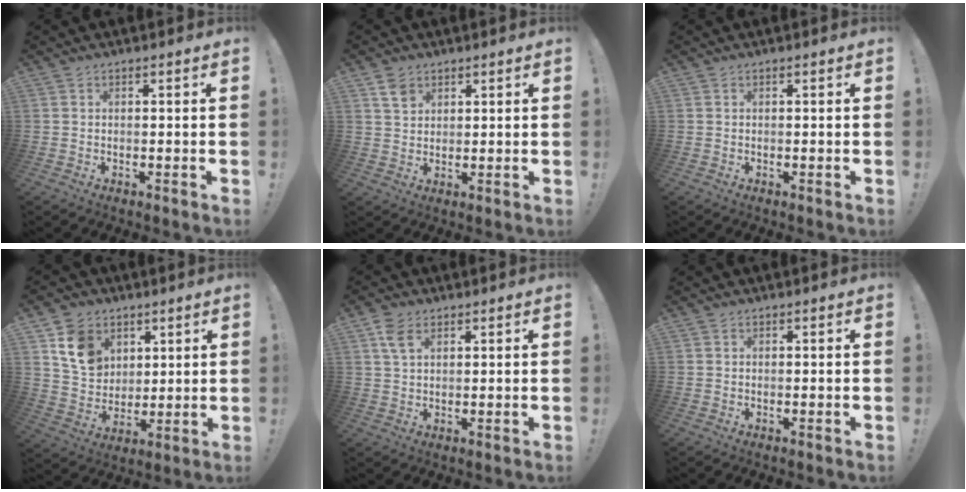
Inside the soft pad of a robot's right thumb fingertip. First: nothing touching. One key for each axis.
{"total": 4.6, "fx": 2.8, "fy": 3.2, "fz": 1.7, "tx": -0.023, "ty": -0.010, "tz": 0.053}
{"total": 0.0}
{"total": 12.2, "fx": 5.9, "fy": 9.5, "fz": 4.9, "tx": -0.081, "ty": -0.019, "tz": 0.120}
{"total": 5.4, "fx": 2.8, "fy": 3.0, "fz": 3.6, "tx": -0.063, "ty": -0.008, "tz": 0.054}
{"total": 0.0}